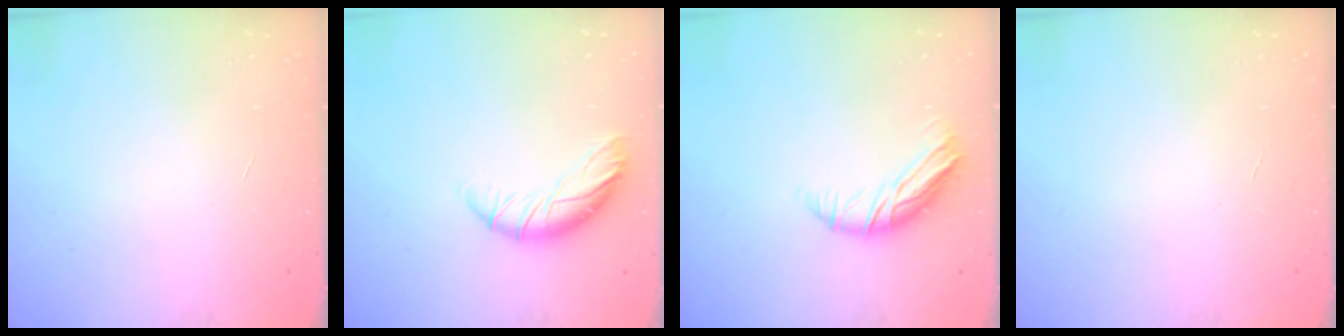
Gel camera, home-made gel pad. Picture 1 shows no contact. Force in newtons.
{"total": 10.0, "press": 9.9, "slide": 1.6}
{"total": 11.3, "press": 11.2, "slide": 1.9}
{"total": 0.0}